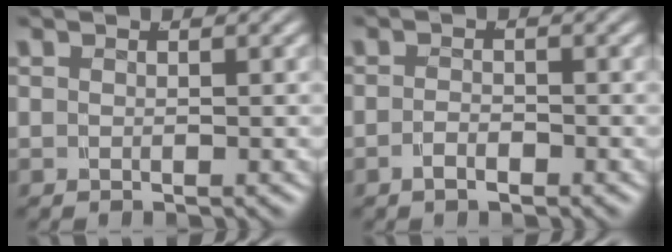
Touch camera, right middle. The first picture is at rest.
{"total": 1.5, "force": [-1.0, 0.7, 0.7], "torque": [-0.010, 0.001, -0.022]}